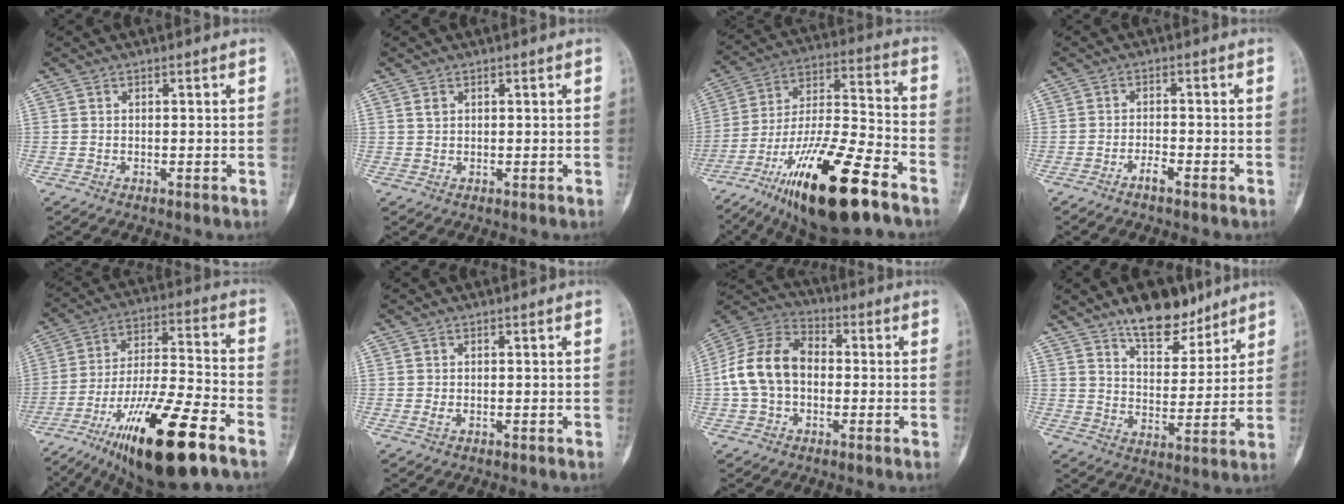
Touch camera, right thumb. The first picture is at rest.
{"total": 1.1, "force": [0.5, 0.9, 0.6], "torque": [-0.006, 0.000, 0.008]}
{"total": 24.5, "force": [-14.6, 6.1, 18.7], "torque": [-0.343, 0.060, -0.252]}
{"total": 2.4, "force": [-1.8, 0.4, 1.5], "torque": [-0.031, 0.009, -0.038]}
{"total": 23.2, "force": [-13.2, 5.4, 18.3], "torque": [-0.333, 0.050, -0.227]}
{"total": 0.8, "force": [-0.1, 0.5, 0.7], "torque": [-0.013, -0.001, -0.001]}
{"total": 13.3, "force": [-0.7, 9.6, 9.2], "torque": [-0.165, 0.040, -0.023]}
{"total": 12.2, "force": [9.1, 5.5, 6.1], "torque": [-0.056, -0.063, 0.149]}